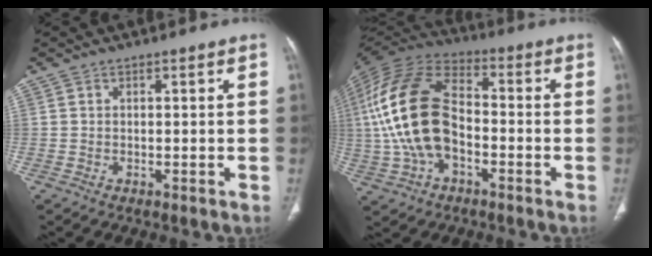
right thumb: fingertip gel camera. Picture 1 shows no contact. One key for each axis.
{"total": 19.6, "fx": -2.2, "fy": 11.9, "fz": 15.5, "tx": -0.319, "ty": 0.028, "tz": -0.045}